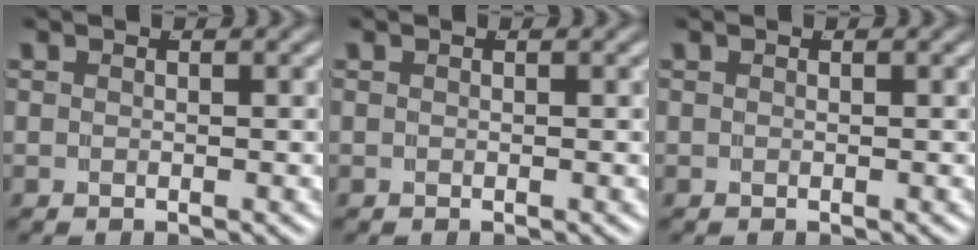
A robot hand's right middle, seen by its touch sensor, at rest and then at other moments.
{"total": 0.0}
{"total": 0.0}